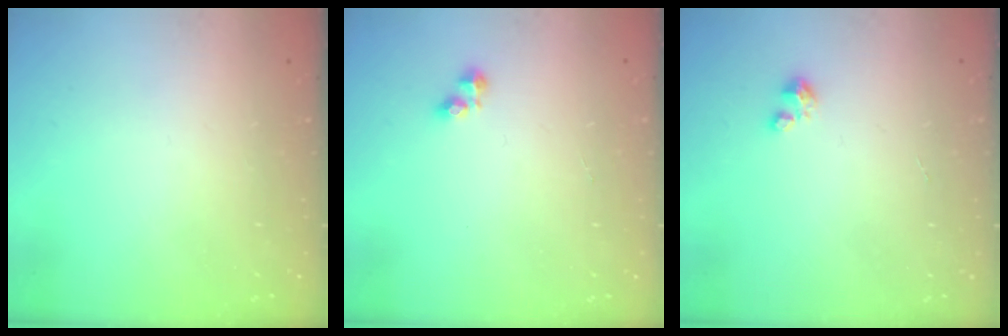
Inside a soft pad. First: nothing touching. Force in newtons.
{"total": 2.1, "press": 2.1, "slide": 0.3}
{"total": 1.5, "press": 1.5, "slide": 0.1}